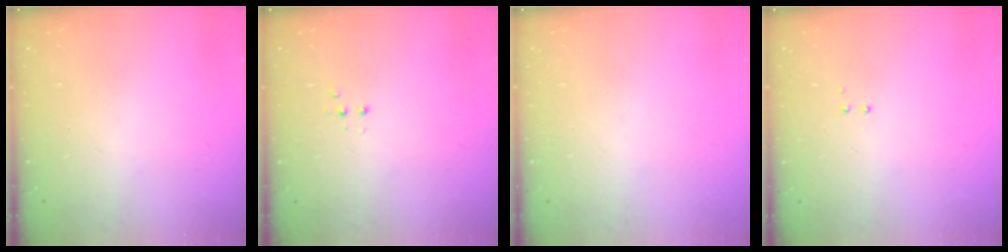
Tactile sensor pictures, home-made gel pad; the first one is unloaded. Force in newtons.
{"total": 3.3, "press": 3.2, "slide": 0.7}
{"total": 0.0}
{"total": 2.9, "press": 2.8, "slide": 0.6}